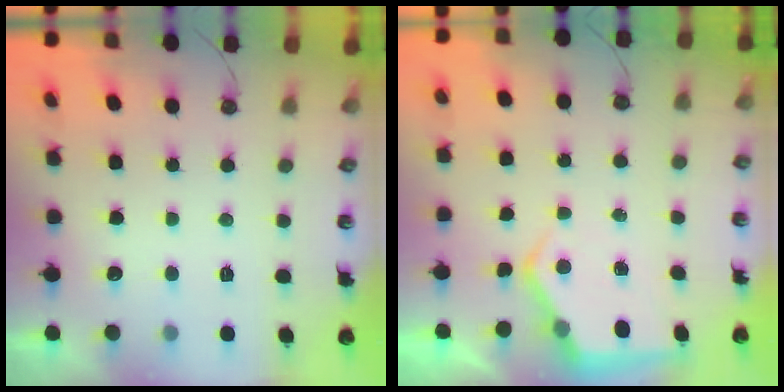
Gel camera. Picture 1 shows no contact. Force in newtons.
{"total": 6.4, "press": 6.4, "slide": 0.4}